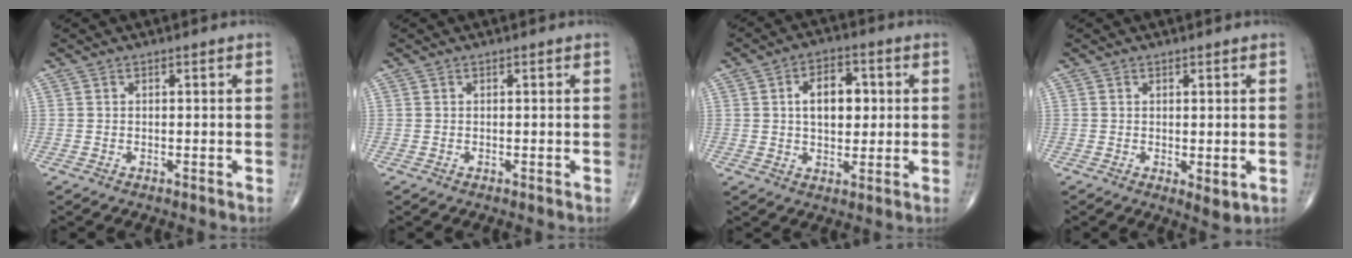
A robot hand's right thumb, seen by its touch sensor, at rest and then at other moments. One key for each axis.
{"total": 0.0}
{"total": 9.0, "fx": 1.4, "fy": 5.6, "fz": 6.9, "tx": -0.082, "ty": 0.005, "tz": 0.020}
{"total": 2.9, "fx": -0.3, "fy": 1.1, "fz": 2.6, "tx": -0.037, "ty": -0.011, "tz": -0.001}